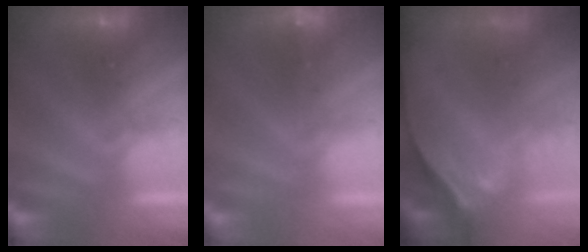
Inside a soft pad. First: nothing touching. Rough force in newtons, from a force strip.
{"total": 1.8}
{"total": 8.0}